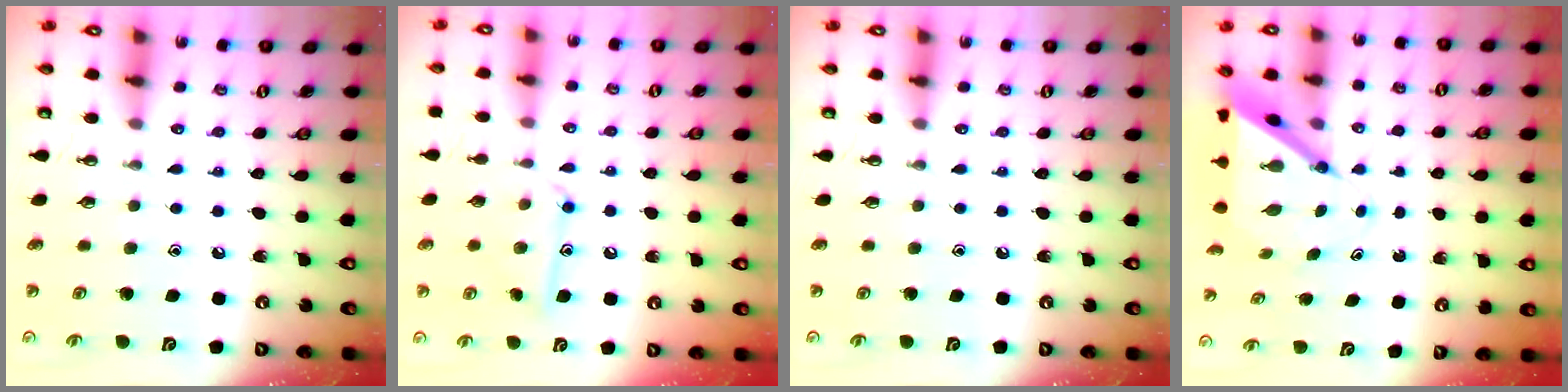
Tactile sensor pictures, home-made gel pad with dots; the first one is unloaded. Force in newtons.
{"total": 10.7, "press": 10.6, "slide": 0.7}
{"total": 0.0}
{"total": 7.4, "press": 7.4, "slide": 0.6}